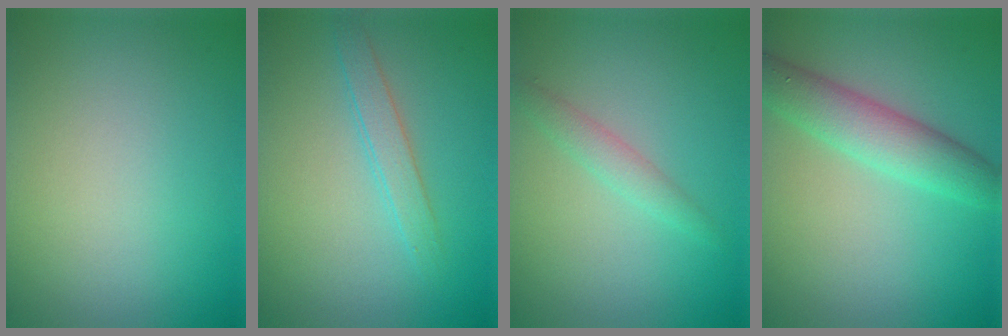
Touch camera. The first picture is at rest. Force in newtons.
{"total": 1.9, "press": 1.9, "slide": 0.2}
{"total": 1.7, "press": 1.7, "slide": 0.1}
{"total": 4.5, "press": 4.5, "slide": 0.0}